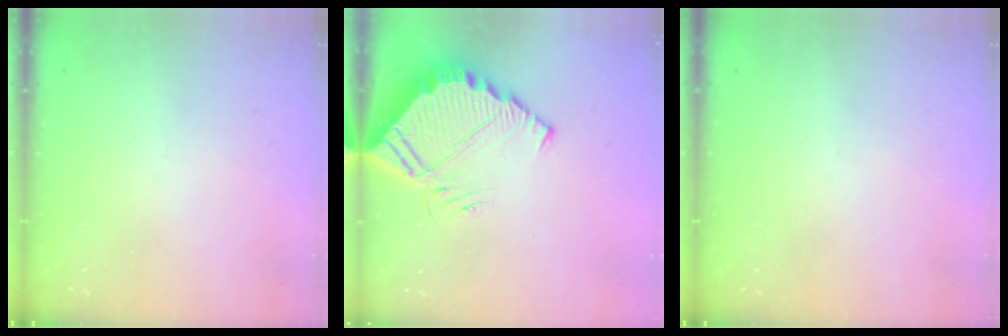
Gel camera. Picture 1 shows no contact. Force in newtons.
{"total": 7.1, "press": 7.1, "slide": 0.5}
{"total": 0.0}